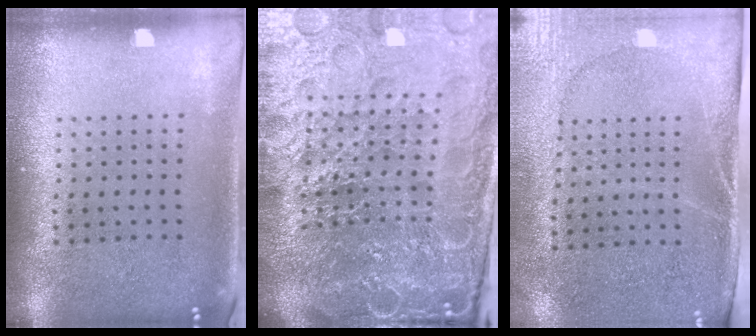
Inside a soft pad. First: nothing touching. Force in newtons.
{"total": 6.8, "press": 6.0, "slide": 3.3}
{"total": 2.7, "press": 2.3, "slide": 1.4}